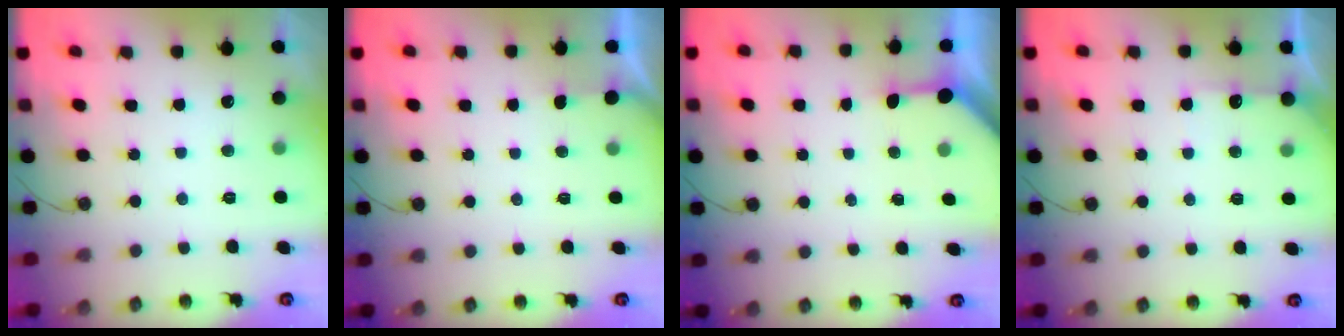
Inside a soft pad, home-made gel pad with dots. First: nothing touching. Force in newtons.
{"total": 1.3, "press": 1.2, "slide": 0.2}
{"total": 2.8, "press": 2.8, "slide": 0.3}
{"total": 5.3, "press": 5.2, "slide": 0.6}